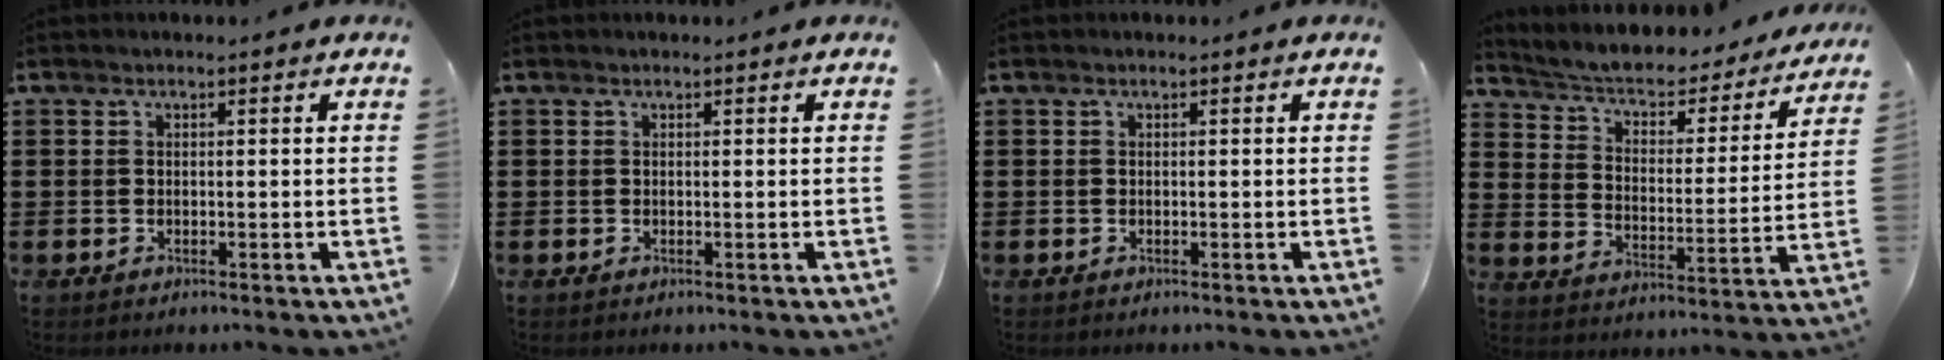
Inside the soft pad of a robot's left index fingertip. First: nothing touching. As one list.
[{"total": 0.0}, {"total": 0.0}, {"total": 3.6, "force": [2.8, 1.5, 1.6], "torque": [-0.049, -0.025, 0.036]}]